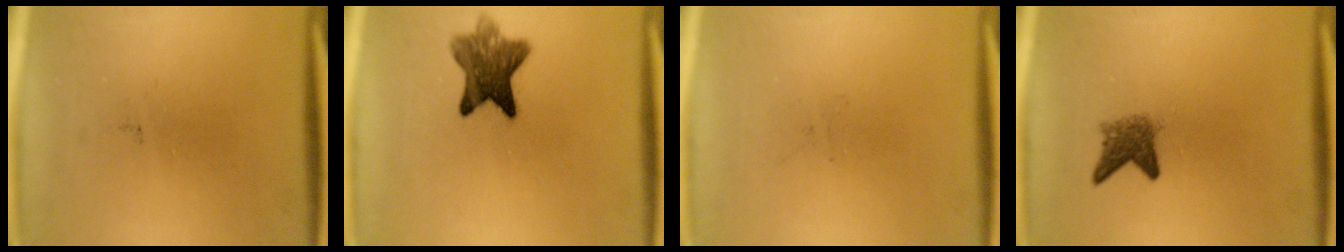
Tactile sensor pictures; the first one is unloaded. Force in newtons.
{"total": 7.9}
{"total": 0.0}
{"total": 3.1}